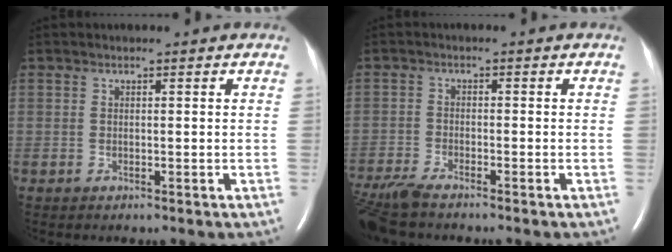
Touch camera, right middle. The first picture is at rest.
{"total": 6.7, "force": [-5.8, 0.7, 3.2], "torque": [-0.069, -0.022, -0.110]}